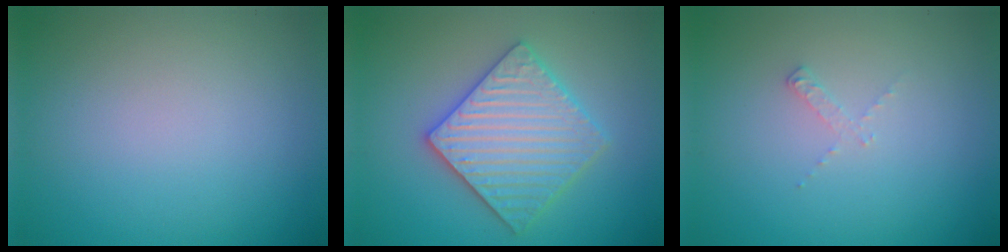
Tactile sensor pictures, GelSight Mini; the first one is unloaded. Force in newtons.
{"total": 5.8, "press": 5.7, "slide": 1.1}
{"total": 0.8, "press": 0.8, "slide": 0.1}